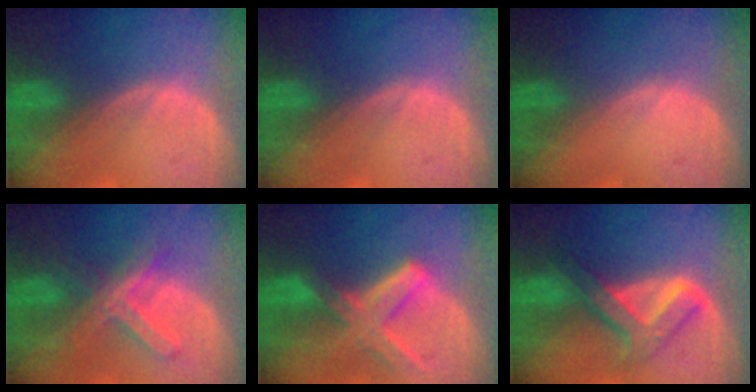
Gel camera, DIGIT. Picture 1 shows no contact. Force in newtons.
{"total": 0.0}
{"total": 0.0}
{"total": 7.4, "press": 6.2, "slide": 4.0}
{"total": 8.3, "press": 7.3, "slide": 4.0}
{"total": 6.9, "press": 6.8, "slide": 0.7}